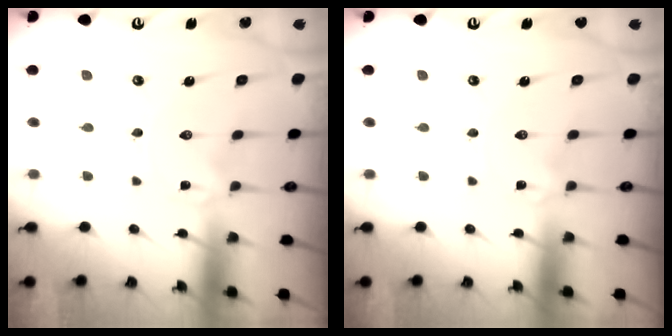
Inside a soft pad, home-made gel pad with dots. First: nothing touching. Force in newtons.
{"total": 2.0, "press": 2.0, "slide": 0.3}